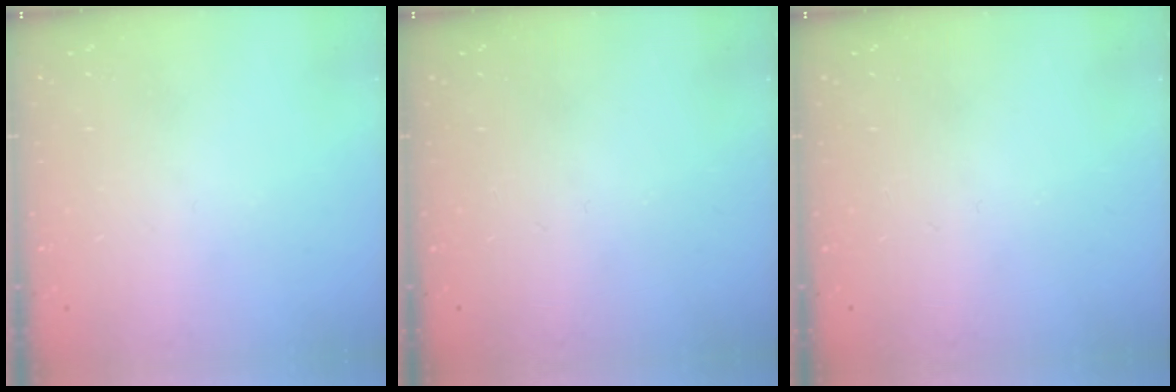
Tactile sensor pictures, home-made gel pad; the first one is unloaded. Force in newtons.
{"total": 0.0}
{"total": 0.0}